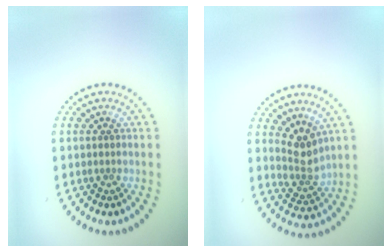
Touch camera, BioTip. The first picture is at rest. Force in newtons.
{"total": 3.0, "press": 2.3, "slide": 1.9}